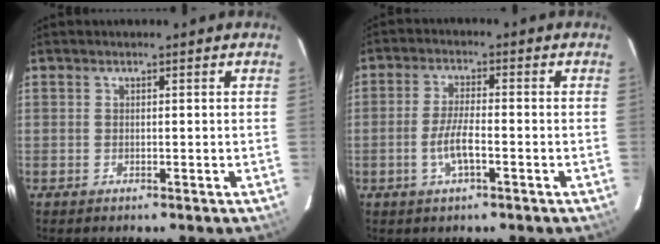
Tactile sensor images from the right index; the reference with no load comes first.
{"total": 5.3, "force": [-2.0, 1.1, 4.8], "torque": [-0.100, 0.000, -0.039]}